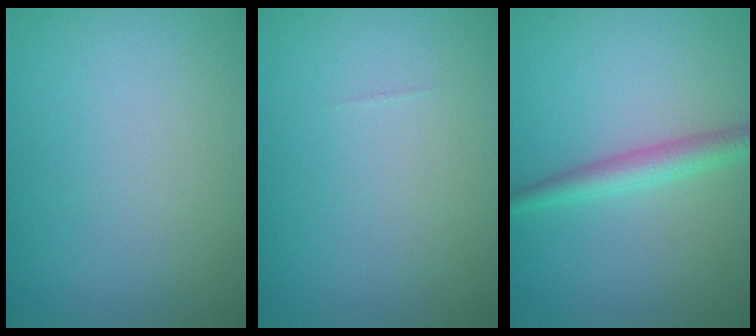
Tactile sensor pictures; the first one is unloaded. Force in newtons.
{"total": 0.0}
{"total": 2.6, "press": 2.6, "slide": 0.1}